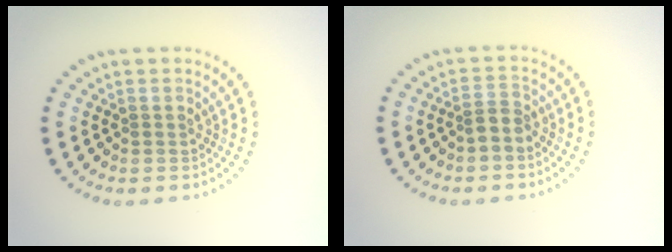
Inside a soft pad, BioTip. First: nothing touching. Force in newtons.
{"total": 1.7, "press": 1.4, "slide": 1.1}